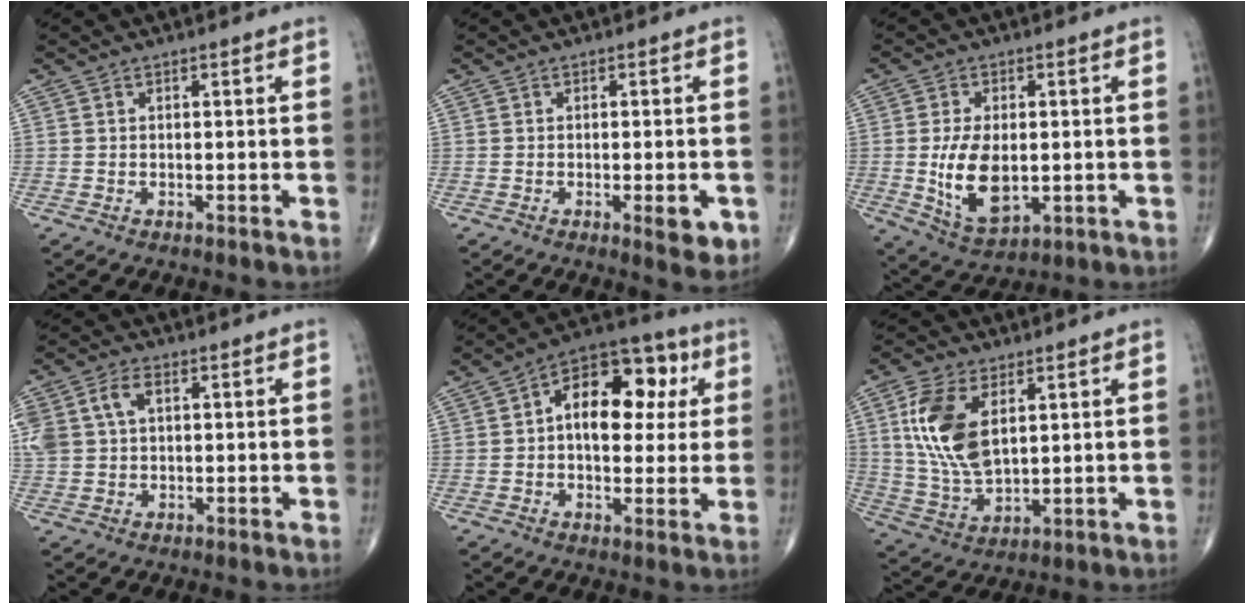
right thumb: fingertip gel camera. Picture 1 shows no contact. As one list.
[{"total": 4.7, "force": [-1.5, 1.5, 4.2], "torque": [-0.043, -0.005, -0.016]}, {"total": 11.0, "force": [-0.8, 6.1, 9.2], "torque": [-0.160, -0.013, -0.001]}, {"total": 9.9, "force": [2.7, 6.7, 6.7], "torque": [-0.173, 0.017, 0.055]}, {"total": 15.8, "force": [3.1, 9.4, 12.3], "torque": [-0.142, 0.023, 0.038]}, {"total": 13.8, "force": [4.1, 7.3, 10.9], "torque": [-0.219, -0.015, 0.089]}]